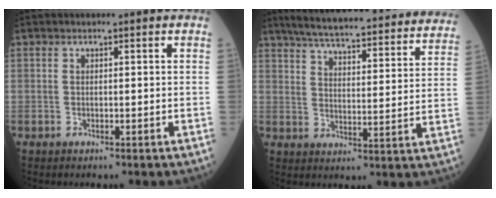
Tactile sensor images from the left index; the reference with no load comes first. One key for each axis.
{"total": 30.7, "fx": 27.7, "fy": 4.4, "fz": 12.6, "tx": -0.191, "ty": -0.039, "tz": 0.342}